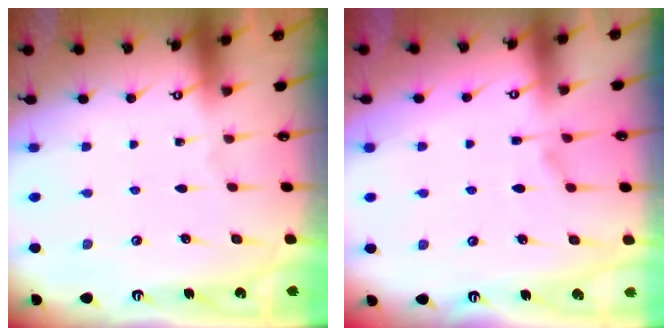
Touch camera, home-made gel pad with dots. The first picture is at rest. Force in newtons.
{"total": 1.4, "press": 0.4, "slide": 1.4}